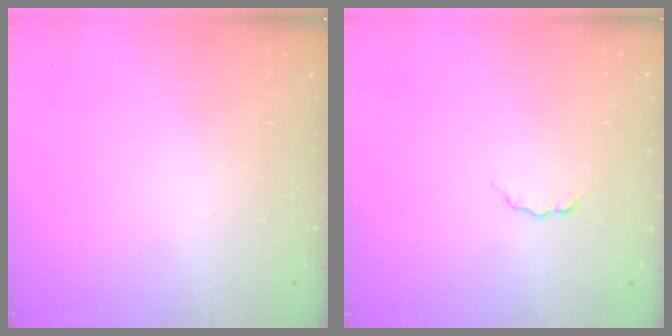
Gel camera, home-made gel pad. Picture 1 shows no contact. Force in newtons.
{"total": 3.7, "press": 3.6, "slide": 0.4}